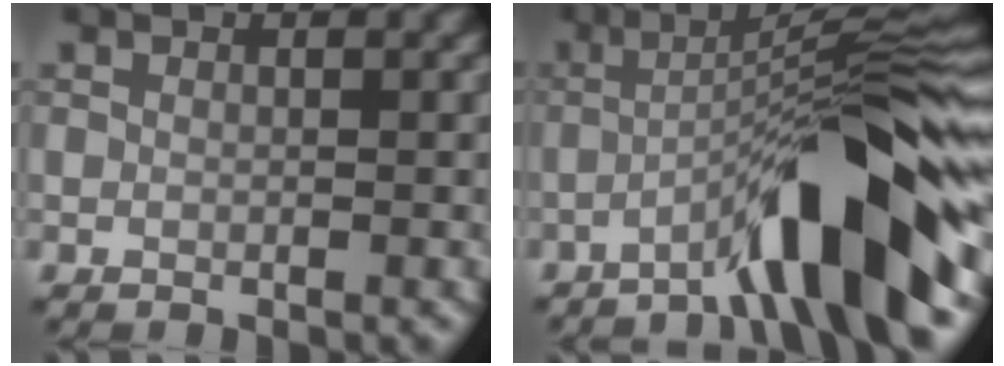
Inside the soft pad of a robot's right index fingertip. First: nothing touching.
{"total": 10.3, "force": [-5.4, 0.9, 8.7], "torque": [-0.128, 0.027, -0.095]}